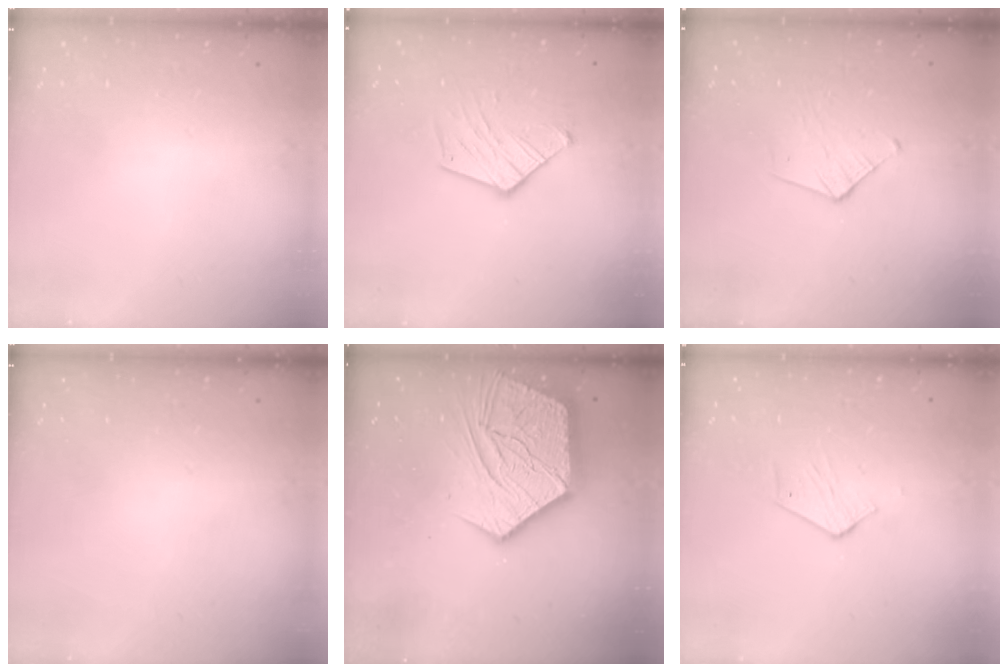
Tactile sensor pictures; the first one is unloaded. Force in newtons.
{"total": 11.1, "press": 11.0, "slide": 0.9}
{"total": 5.7, "press": 5.7, "slide": 0.4}
{"total": 0.0}
{"total": 21.3, "press": 21.2, "slide": 1.6}
{"total": 3.9, "press": 3.9, "slide": 0.5}